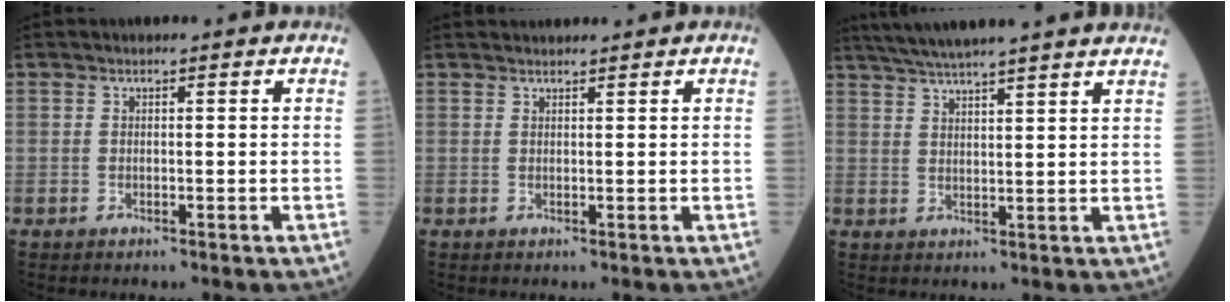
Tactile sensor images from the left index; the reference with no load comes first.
{"total": 2.0, "force": [2.0, -0.1, 0.4], "torque": [-0.001, 0.022, 0.036]}
{"total": 14.1, "force": [12.3, -0.6, 6.7], "torque": [-0.118, 0.025, 0.169]}